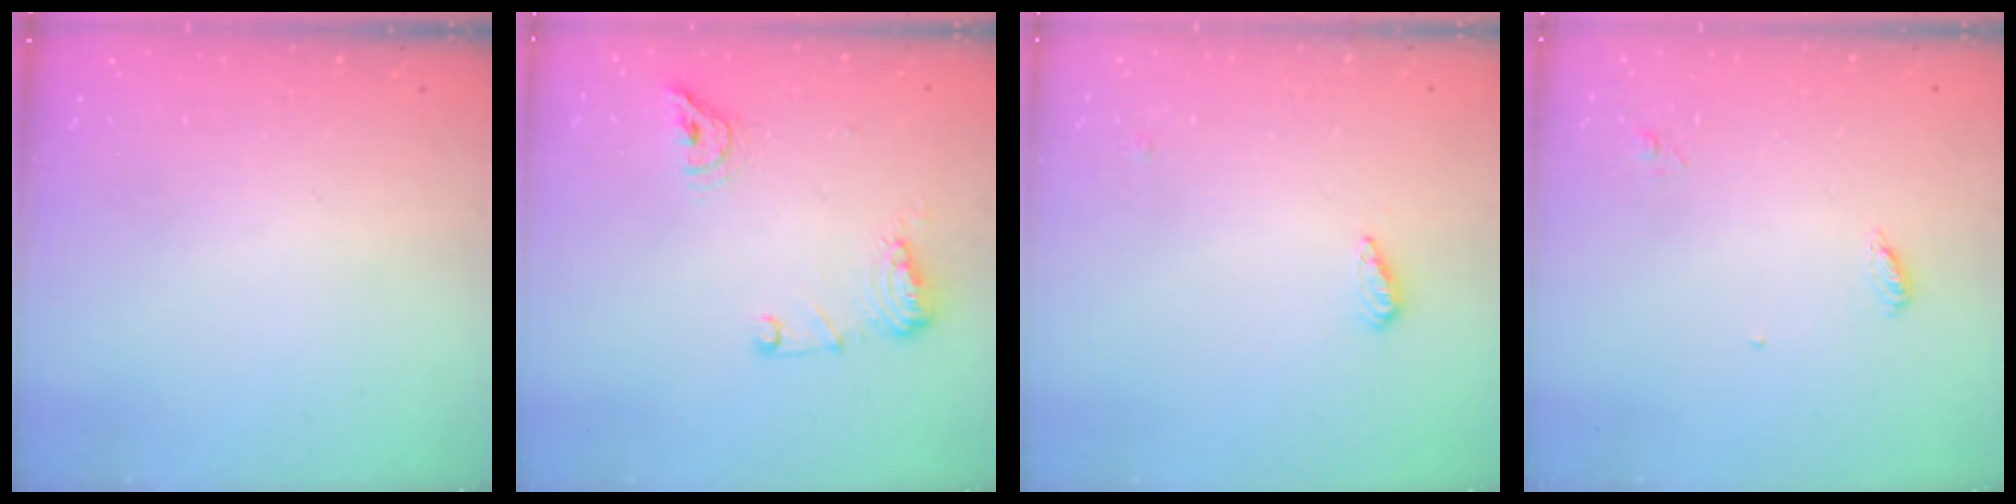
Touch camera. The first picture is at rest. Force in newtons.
{"total": 8.9, "press": 8.7, "slide": 1.7}
{"total": 3.5, "press": 3.5, "slide": 0.4}
{"total": 4.0, "press": 4.0, "slide": 0.4}